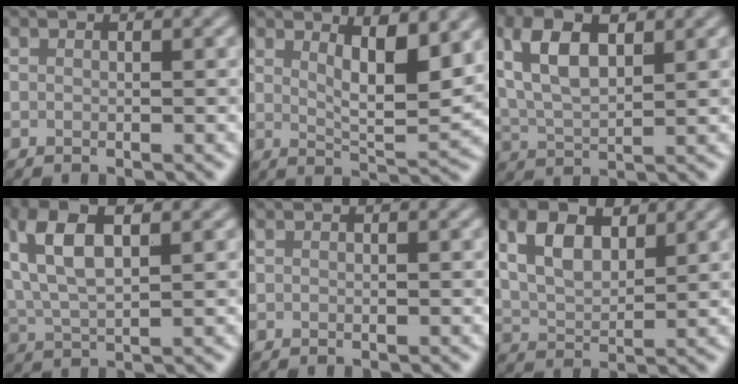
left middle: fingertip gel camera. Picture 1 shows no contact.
{"total": 5.7, "force": [2.5, 1.7, 4.8], "torque": [-0.076, -0.009, 0.044]}
{"total": 7.4, "force": [3.2, 3.3, 5.8], "torque": [-0.118, 0.015, 0.058]}
{"total": 8.2, "force": [3.1, 3.3, 6.9], "torque": [-0.148, 0.019, 0.057]}
{"total": 0.0}
{"total": 5.2, "force": [2.3, 2.7, 3.8], "torque": [-0.079, 0.007, 0.042]}